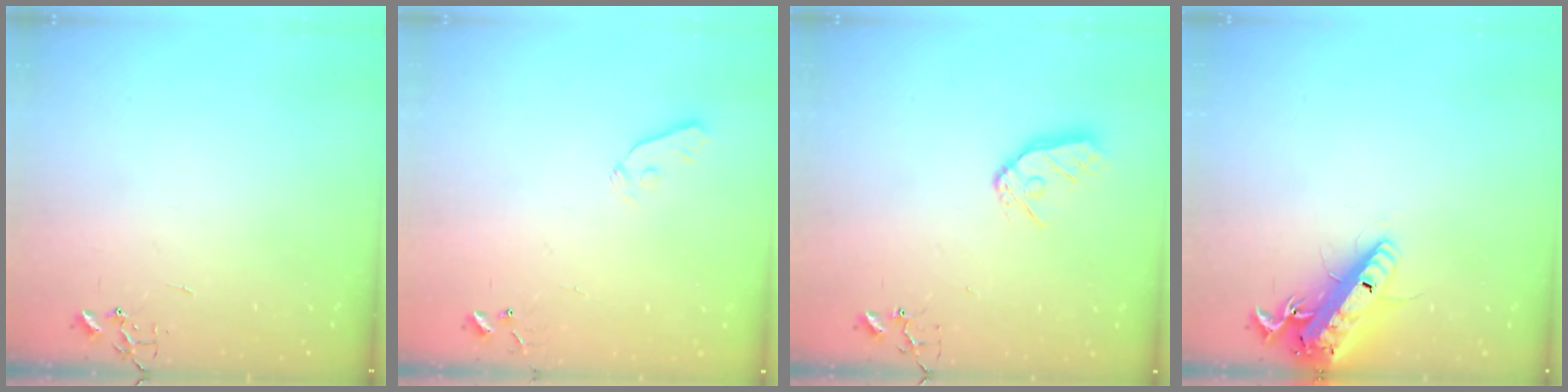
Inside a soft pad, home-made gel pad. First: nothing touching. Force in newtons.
{"total": 4.1, "press": 4.0, "slide": 0.6}
{"total": 10.7, "press": 10.6, "slide": 1.2}
{"total": 17.3, "press": 17.0, "slide": 3.4}